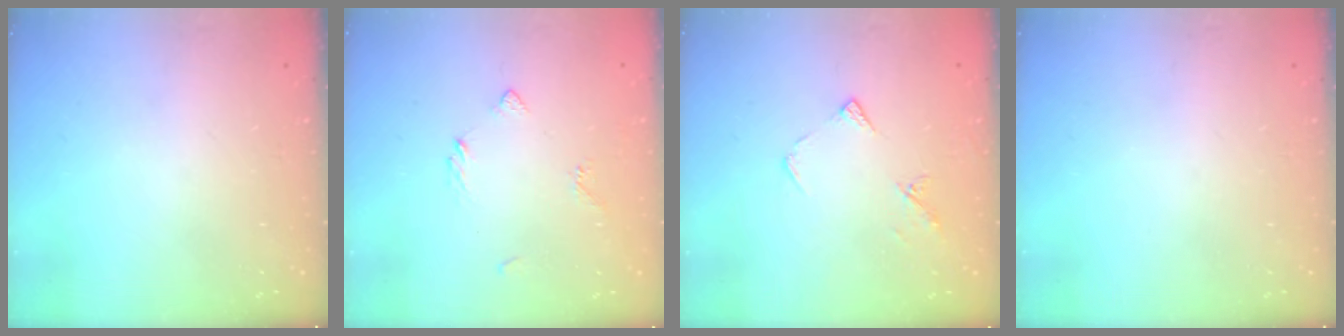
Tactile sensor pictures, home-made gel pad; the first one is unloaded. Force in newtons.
{"total": 3.4, "press": 3.3, "slide": 0.6}
{"total": 5.9, "press": 5.9, "slide": 0.6}
{"total": 0.0}